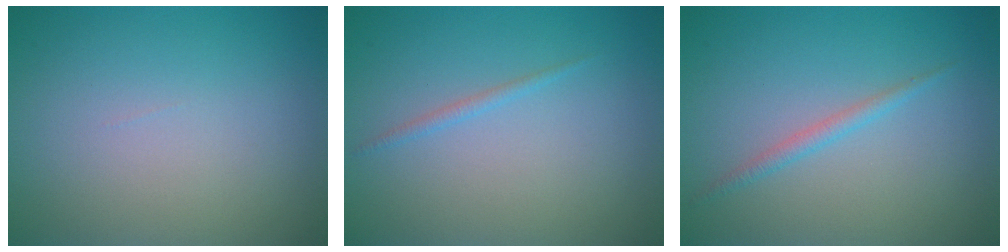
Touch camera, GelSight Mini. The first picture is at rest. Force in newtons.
{"total": 0.7, "press": 0.7, "slide": 0.0}
{"total": 1.2, "press": 1.2, "slide": 0.1}